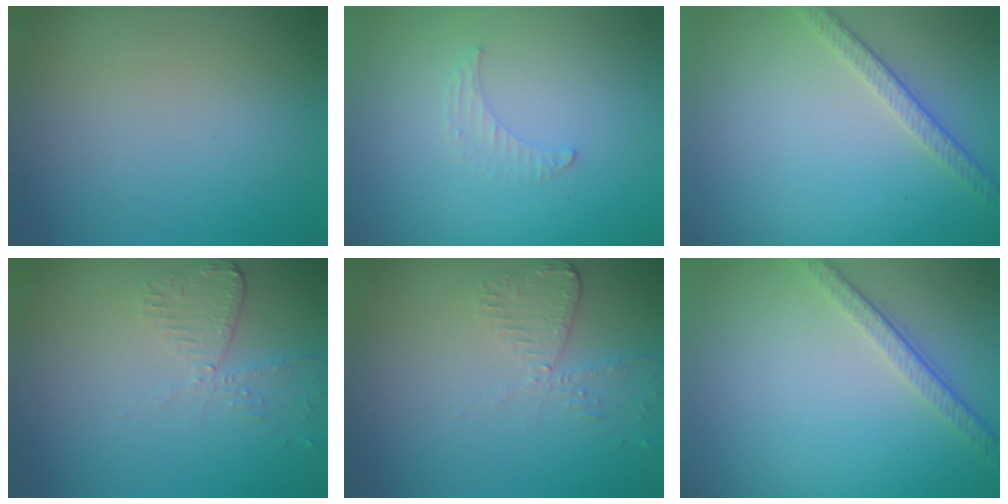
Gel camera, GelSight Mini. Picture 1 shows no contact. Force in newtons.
{"total": 1.1, "press": 1.1, "slide": 0.3}
{"total": 2.6, "press": 2.5, "slide": 0.8}
{"total": 2.6, "press": 2.3, "slide": 1.2}
{"total": 2.6, "press": 2.3, "slide": 1.2}
{"total": 3.3, "press": 2.3, "slide": 2.3}